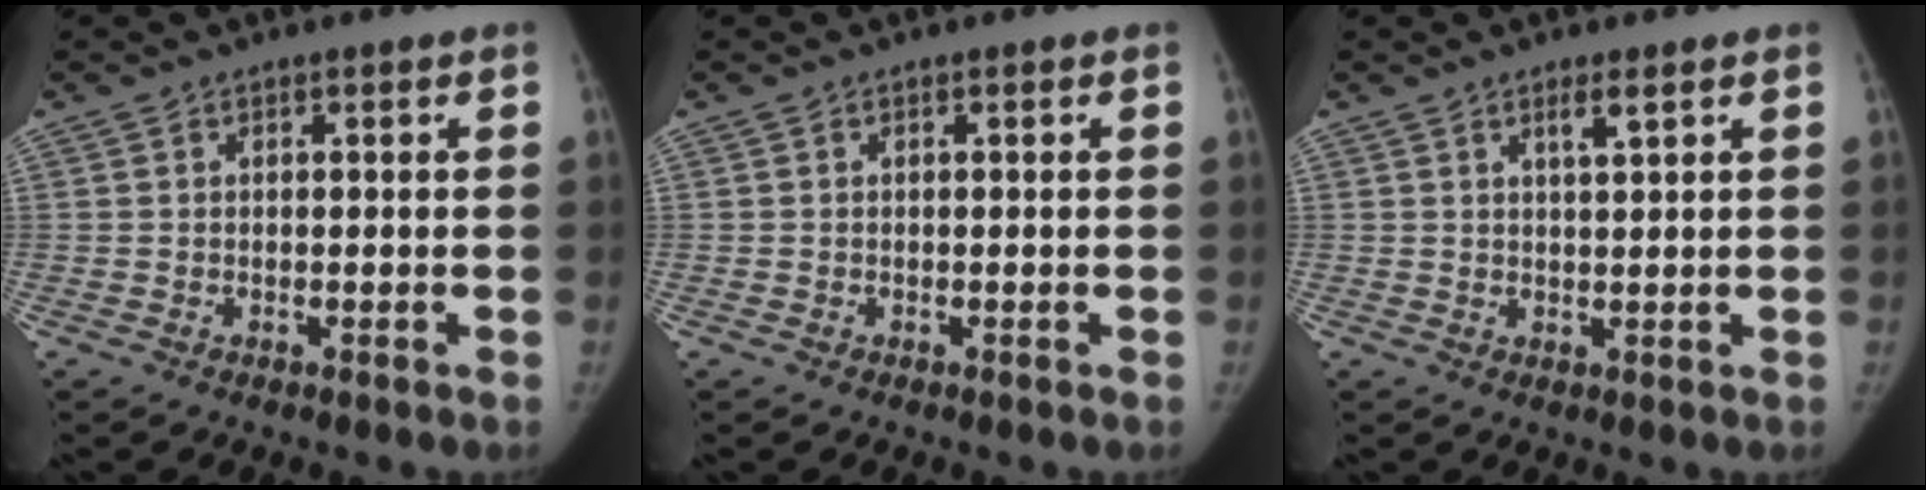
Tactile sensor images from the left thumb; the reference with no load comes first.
{"total": 0.0}
{"total": 2.4, "force": [1.5, 0.3, 1.9], "torque": [-0.034, -0.009, 0.027]}